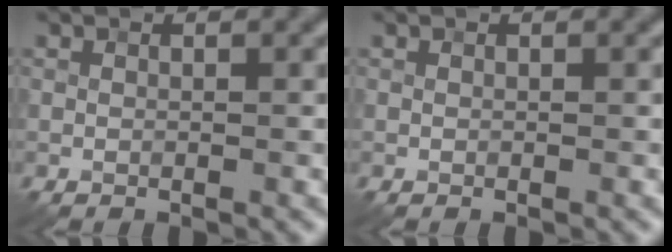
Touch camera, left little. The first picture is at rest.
{"total": 0.0}